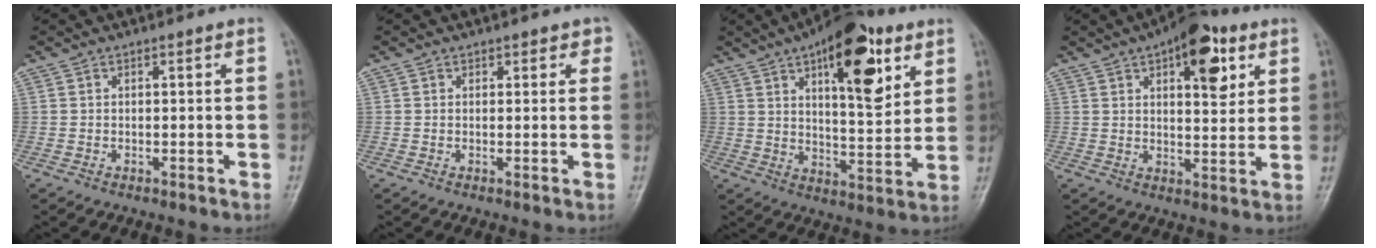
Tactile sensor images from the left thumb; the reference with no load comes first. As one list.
[{"total": 1.7, "force": [0.9, 1.2, 0.9], "torque": [0.011, -0.001, 0.006]}, {"total": 17.9, "force": [8.4, 7.3, 14.0], "torque": [-0.167, -0.031, 0.125]}, {"total": 12.7, "force": [5.8, 5.7, 9.7], "torque": [-0.102, -0.017, 0.077]}]